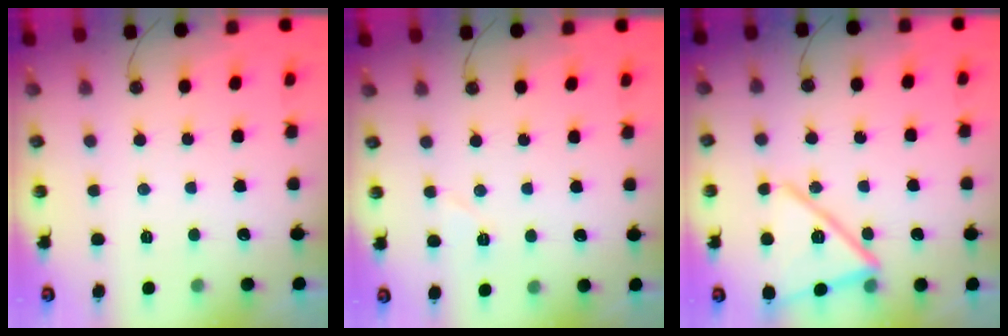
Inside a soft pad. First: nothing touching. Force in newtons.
{"total": 5.4, "press": 4.7, "slide": 2.6}
{"total": 17.8, "press": 17.7, "slide": 1.2}